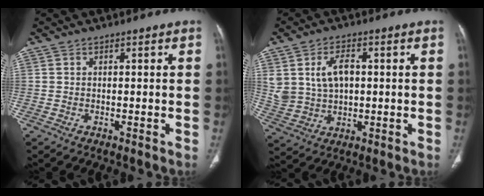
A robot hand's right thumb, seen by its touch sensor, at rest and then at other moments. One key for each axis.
{"total": 7.4, "fx": 1.3, "fy": 5.2, "fz": 5.2, "tx": -0.084, "ty": 0.003, "tz": 0.032}